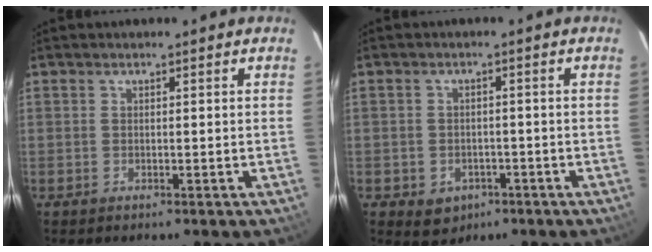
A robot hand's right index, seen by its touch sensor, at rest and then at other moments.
{"total": 5.1, "force": [-2.3, 4.3, 1.5], "torque": [-0.039, 0.005, -0.019]}